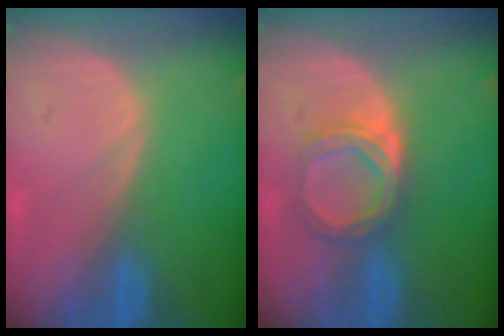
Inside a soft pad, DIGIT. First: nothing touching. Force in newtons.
{"total": 5.4, "press": 4.8, "slide": 2.5}